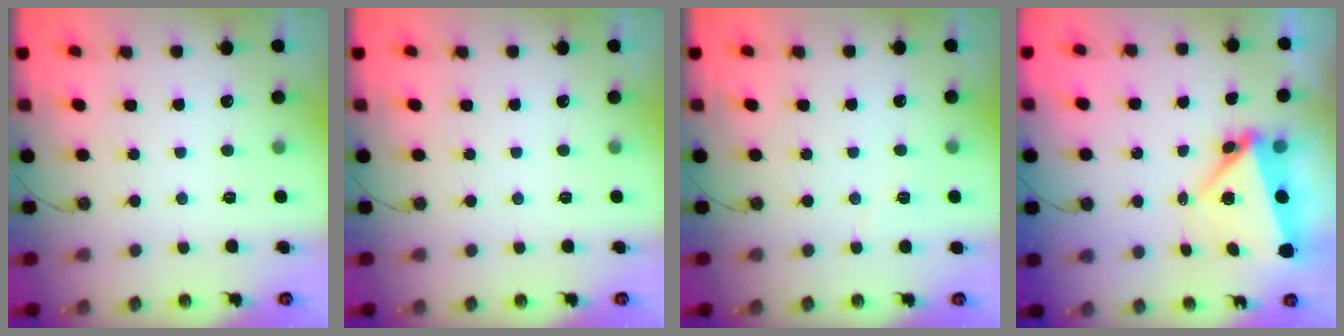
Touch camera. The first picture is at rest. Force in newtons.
{"total": 0.0}
{"total": 3.5, "press": 3.1, "slide": 1.8}
{"total": 6.2, "press": 5.9, "slide": 1.9}